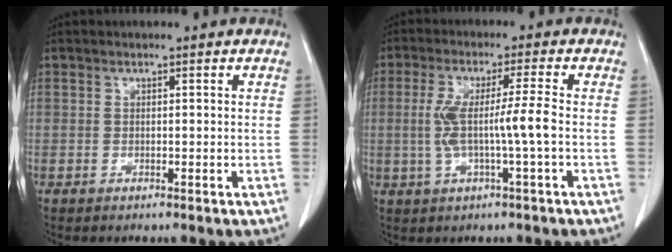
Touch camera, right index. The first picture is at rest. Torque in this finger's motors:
{"motor_torque": [1.21, -0.25, 0.60, 0.16]}